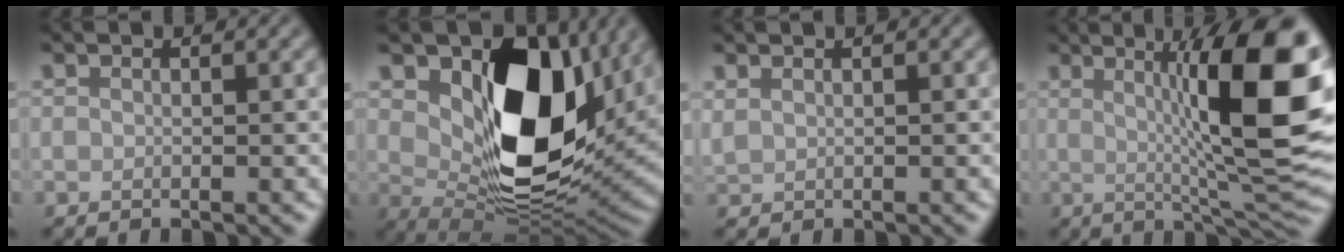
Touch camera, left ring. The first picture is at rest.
{"total": 12.6, "force": [3.8, 7.2, 9.7], "torque": [-0.149, -0.013, 0.078]}
{"total": 0.9, "force": [0.5, 0.7, 0.4], "torque": [-0.012, 0.005, 0.014]}
{"total": 12.5, "force": [2.2, 2.1, 12.2], "torque": [-0.161, 0.007, 0.042]}